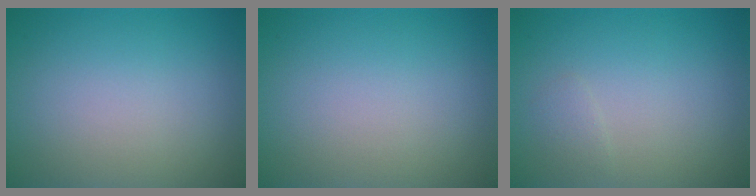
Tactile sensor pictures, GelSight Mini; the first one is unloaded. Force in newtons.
{"total": 0.0}
{"total": 0.7, "press": 0.7, "slide": 0.1}